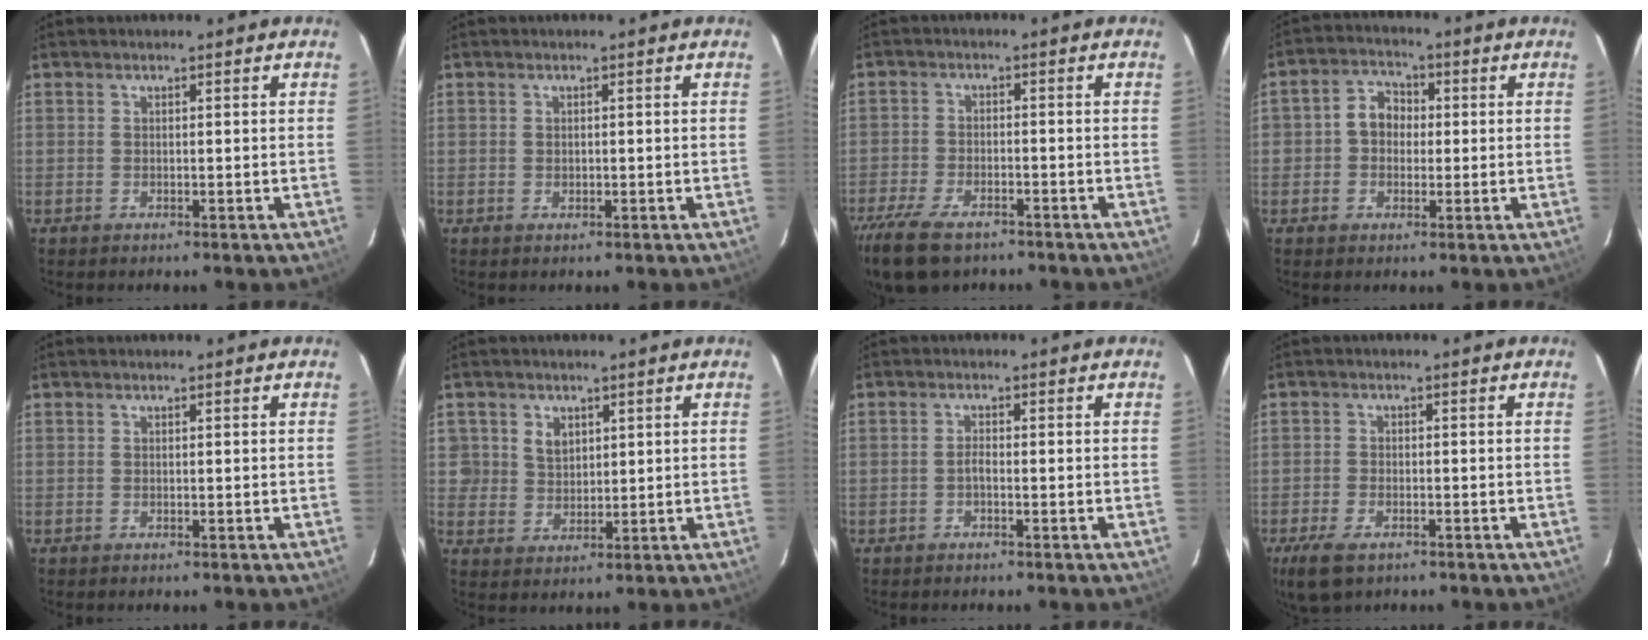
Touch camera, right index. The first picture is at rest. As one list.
[{"total": 0.5, "force": [0.1, 0.4, 0.3], "torque": [-0.003, 0.002, 0.002]}, {"total": 12.8, "force": [-9.4, 5.5, 6.7], "torque": [-0.173, -0.034, -0.170]}, {"total": 5.5, "force": [-0.1, 4.8, 2.6], "torque": [-0.048, 0.023, -0.004]}, {"total": 0.0}, {"total": 4.5, "force": [1.9, 4.0, 0.9], "torque": [-0.008, 0.012, 0.040]}, {"total": 1.1, "force": [-0.7, 0.3, 0.8], "torque": [-0.017, 0.005, -0.015]}, {"total": 6.7, "force": [-4.3, 3.3, 4.0], "torque": [-0.107, -0.018, -0.079]}]